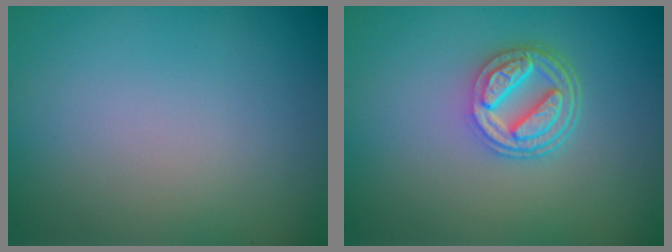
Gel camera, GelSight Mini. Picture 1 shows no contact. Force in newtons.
{"total": 4.6, "press": 3.4, "slide": 3.1}